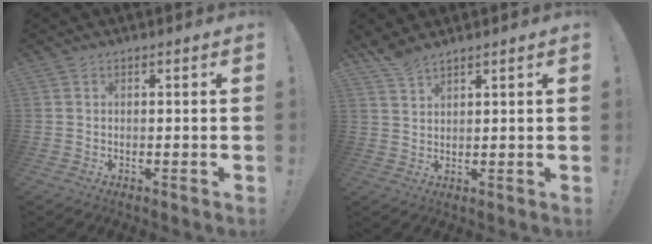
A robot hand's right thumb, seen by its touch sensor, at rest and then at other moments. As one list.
[{"total": 4.4, "force": [4.0, 0.9, 1.7], "torque": [-0.032, -0.023, 0.075]}]